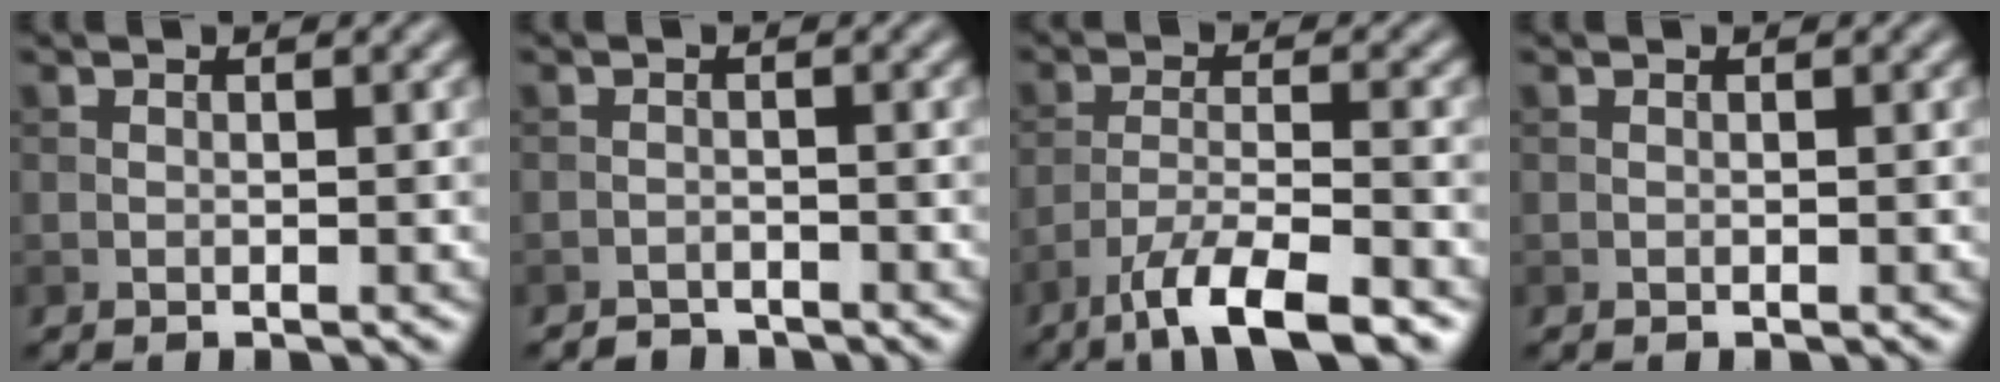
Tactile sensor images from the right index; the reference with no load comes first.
{"total": 1.4, "force": [-1.4, 0.4, 0.0], "torque": [0.004, 0.003, -0.025]}
{"total": 7.3, "force": [-5.1, 1.4, 4.9], "torque": [-0.082, -0.002, -0.093]}
{"total": 0.0}